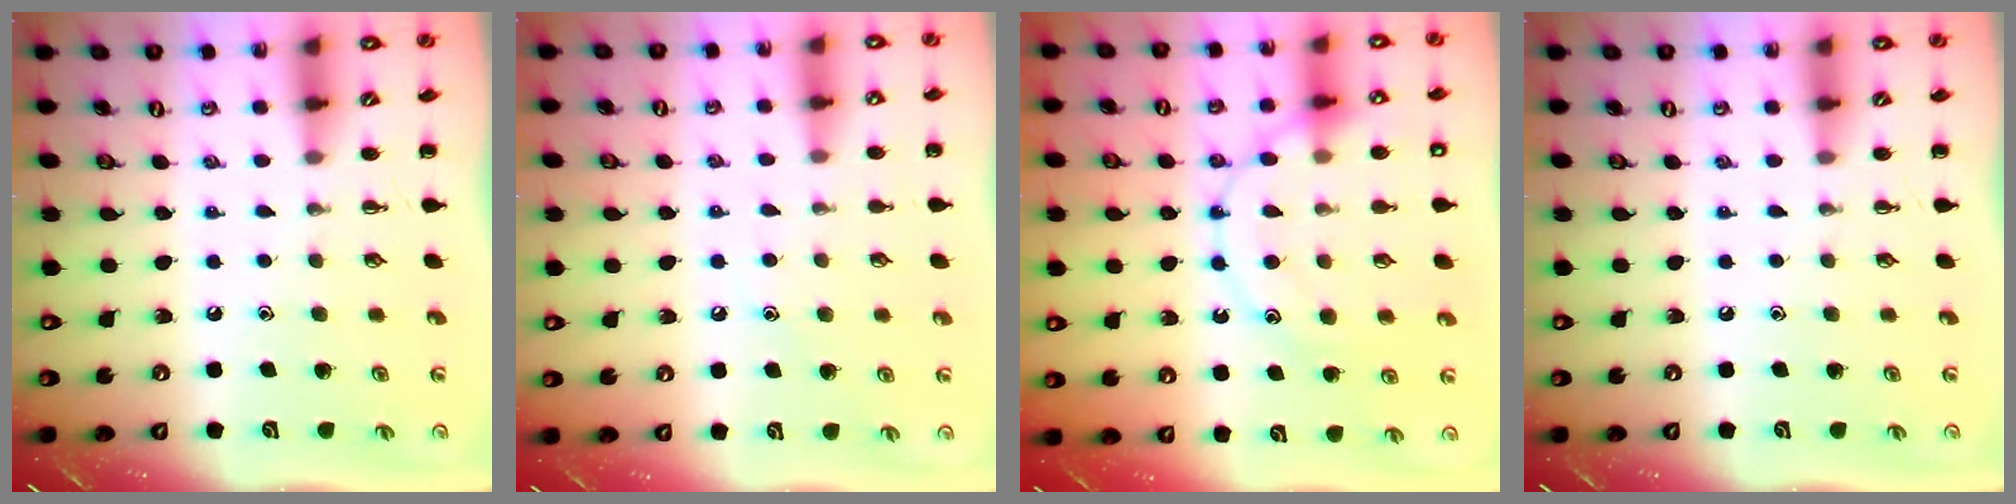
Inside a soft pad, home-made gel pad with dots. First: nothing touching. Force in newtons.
{"total": 6.9, "press": 6.6, "slide": 1.8}
{"total": 17.1, "press": 17.1, "slide": 1.1}
{"total": 0.0}